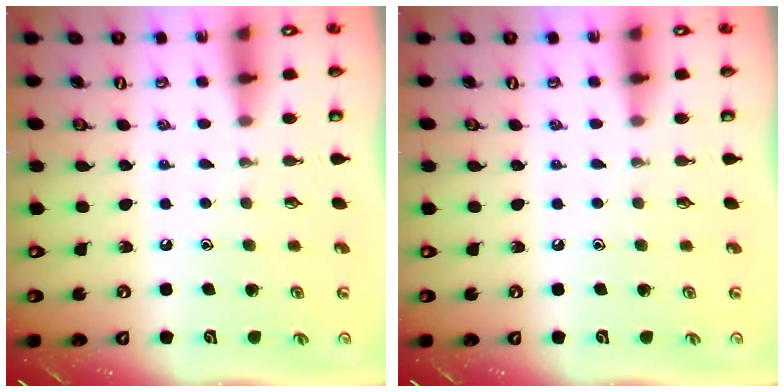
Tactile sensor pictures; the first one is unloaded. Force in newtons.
{"total": 0.0}